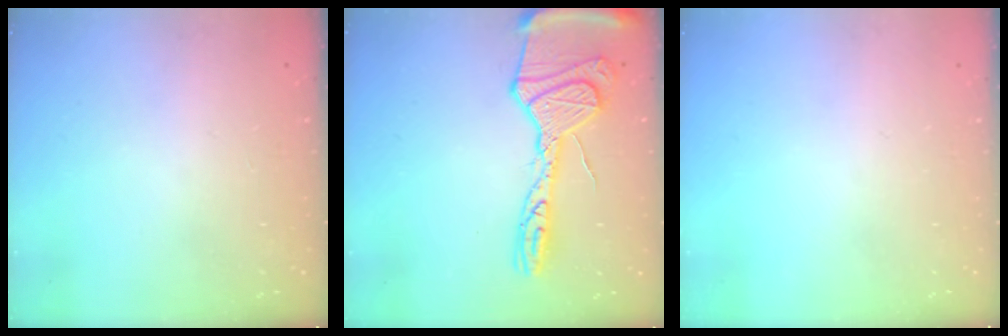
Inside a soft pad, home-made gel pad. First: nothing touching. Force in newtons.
{"total": 19.1, "press": 19.0, "slide": 1.7}
{"total": 0.0}